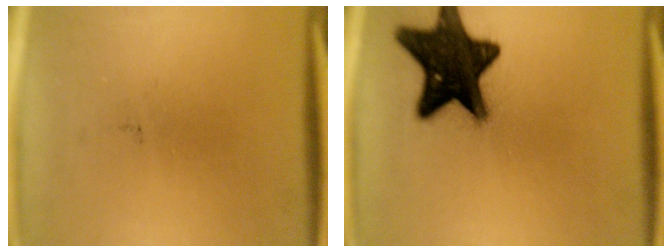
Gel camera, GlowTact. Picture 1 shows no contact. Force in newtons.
{"total": 17.7}